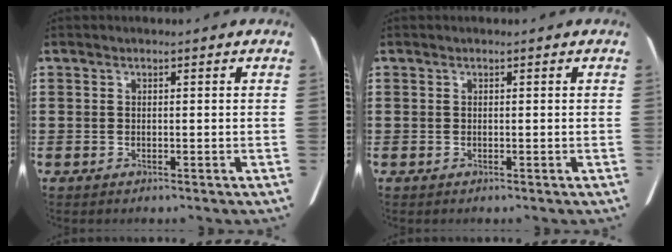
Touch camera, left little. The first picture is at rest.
{"total": 0.0}